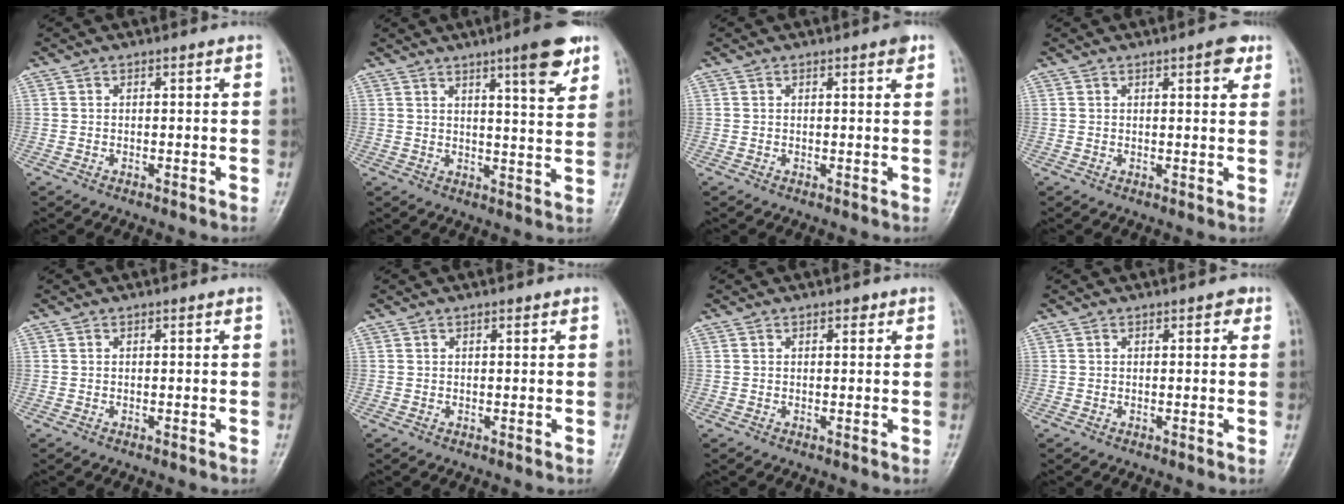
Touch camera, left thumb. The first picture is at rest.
{"total": 9.8, "force": [5.8, 1.6, 7.7], "torque": [-0.094, -0.032, 0.079]}
{"total": 1.7, "force": [1.1, 0.3, 1.3], "torque": [-0.018, -0.003, 0.012]}
{"total": 4.0, "force": [2.2, 1.3, 3.0], "torque": [-0.029, -0.008, 0.025]}
{"total": 0.0}
{"total": 0.7, "force": [0.5, 0.3, 0.5], "torque": [-0.007, -0.002, 0.007]}
{"total": 1.4, "force": [0.8, 0.7, 0.8], "torque": [-0.003, -0.001, 0.008]}
{"total": 1.8, "force": [0.9, 0.9, 1.3], "torque": [-0.006, 0.000, 0.008]}